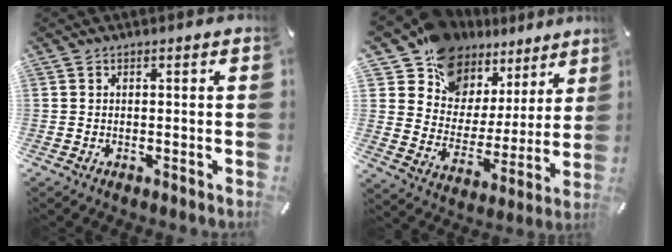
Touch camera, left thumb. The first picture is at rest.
{"total": 12.9, "force": [10.4, 7.6, 0.8], "torque": [-0.040, -0.103, 0.190]}